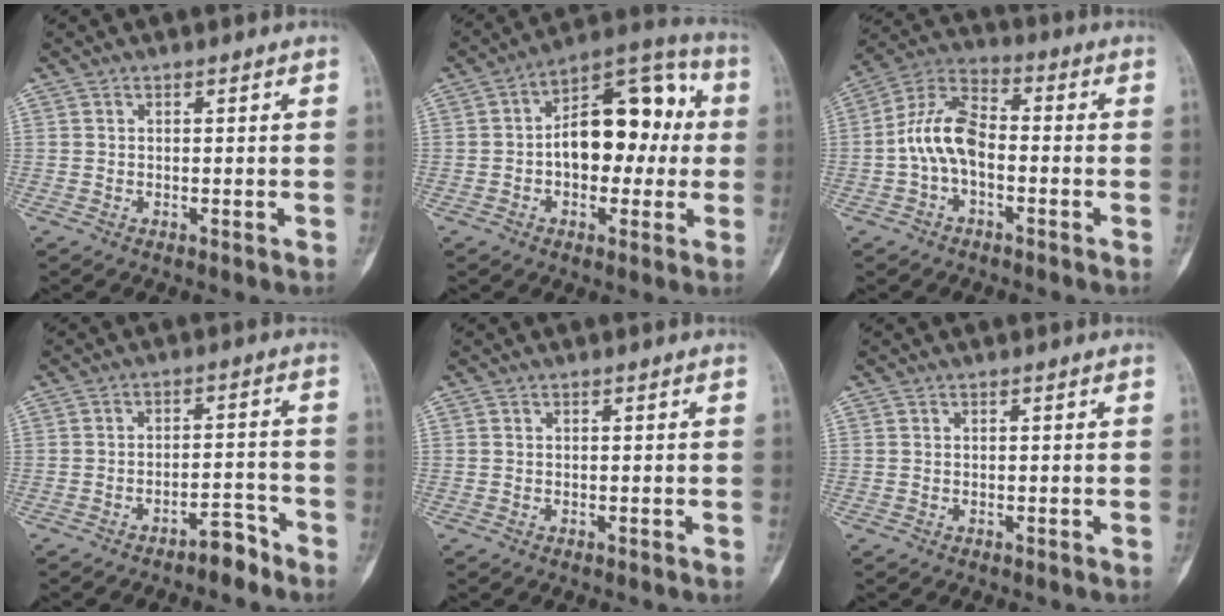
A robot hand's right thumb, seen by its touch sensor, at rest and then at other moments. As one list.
[{"total": 16.5, "force": [0.6, 9.8, 13.3], "torque": [-0.157, 0.043, 0.000]}, {"total": 10.2, "force": [-1.6, 5.9, 8.2], "torque": [-0.153, 0.038, -0.041]}, {"total": 4.5, "force": [-3.6, 1.5, 2.3], "torque": [-0.029, 0.039, -0.055]}, {"total": 0.0}, {"total": 0.0}]